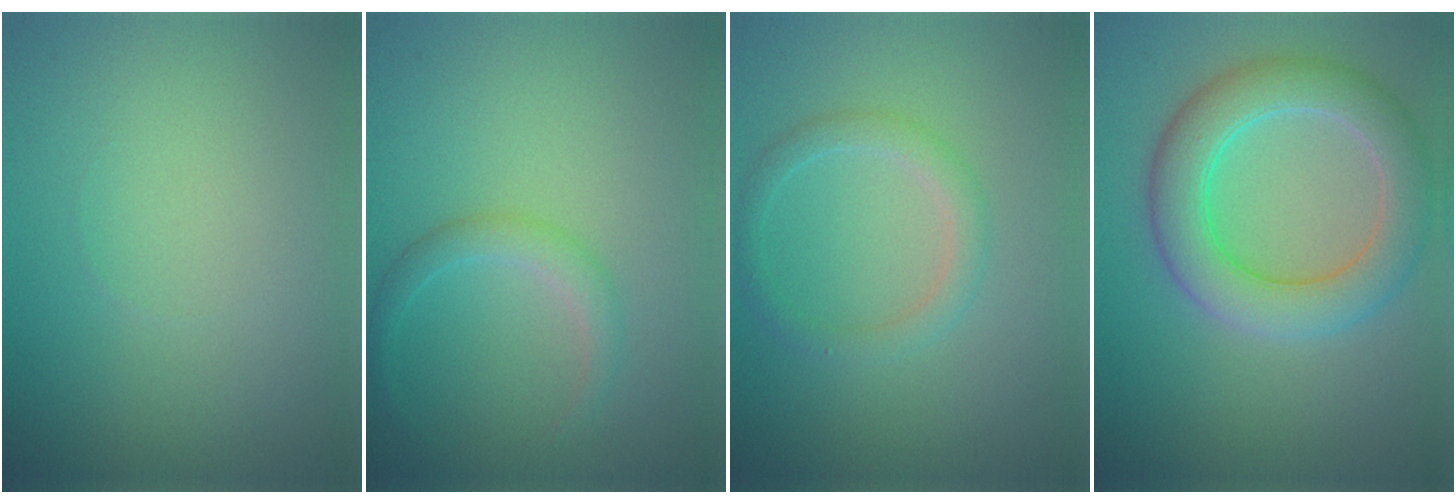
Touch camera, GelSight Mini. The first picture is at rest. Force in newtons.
{"total": 1.8, "press": 1.8, "slide": 0.1}
{"total": 2.0, "press": 2.0, "slide": 0.1}
{"total": 6.1, "press": 6.1, "slide": 0.2}